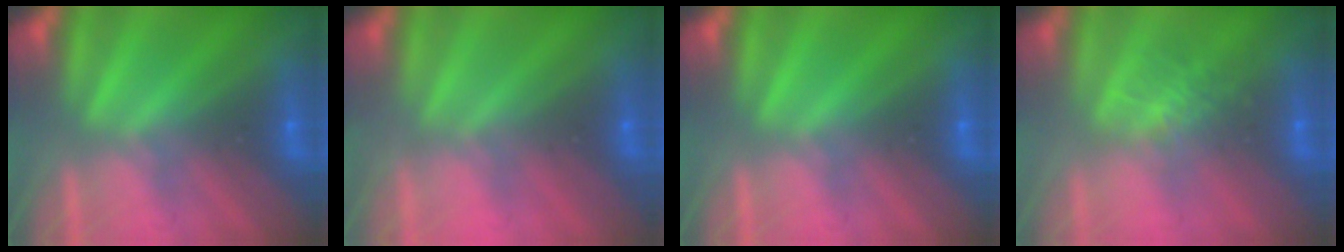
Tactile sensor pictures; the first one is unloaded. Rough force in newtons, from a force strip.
{"total": 4.7}
{"total": 0.0}
{"total": 2.7}